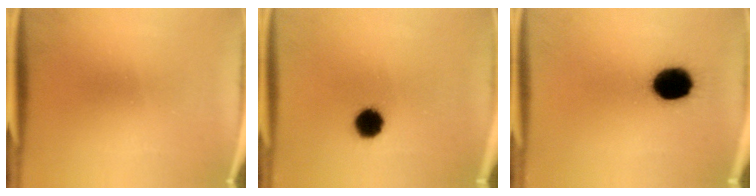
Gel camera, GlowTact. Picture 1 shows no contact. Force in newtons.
{"total": 6.6}
{"total": 13.9}